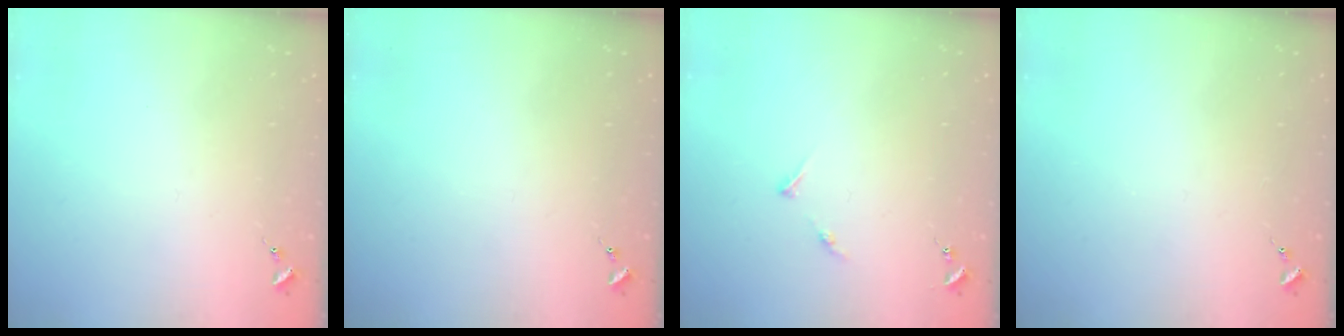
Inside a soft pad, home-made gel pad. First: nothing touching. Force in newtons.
{"total": 0.0}
{"total": 4.0, "press": 3.9, "slide": 0.5}
{"total": 0.0}